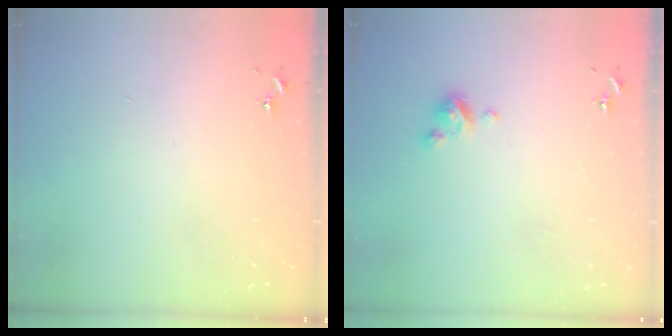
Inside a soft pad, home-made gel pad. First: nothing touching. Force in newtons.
{"total": 4.8, "press": 4.8, "slide": 0.3}